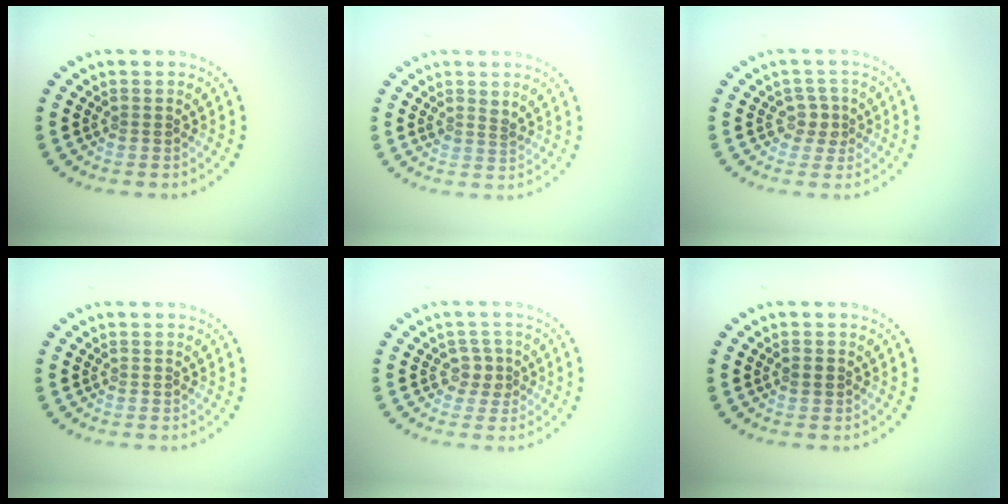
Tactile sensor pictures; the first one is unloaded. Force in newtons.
{"total": 1.3, "press": 0.9, "slide": 0.9}
{"total": 1.7, "press": 1.4, "slide": 1.0}
{"total": 0.0}
{"total": 1.7, "press": 1.4, "slide": 1.0}
{"total": 0.7, "press": 0.7, "slide": 0.1}